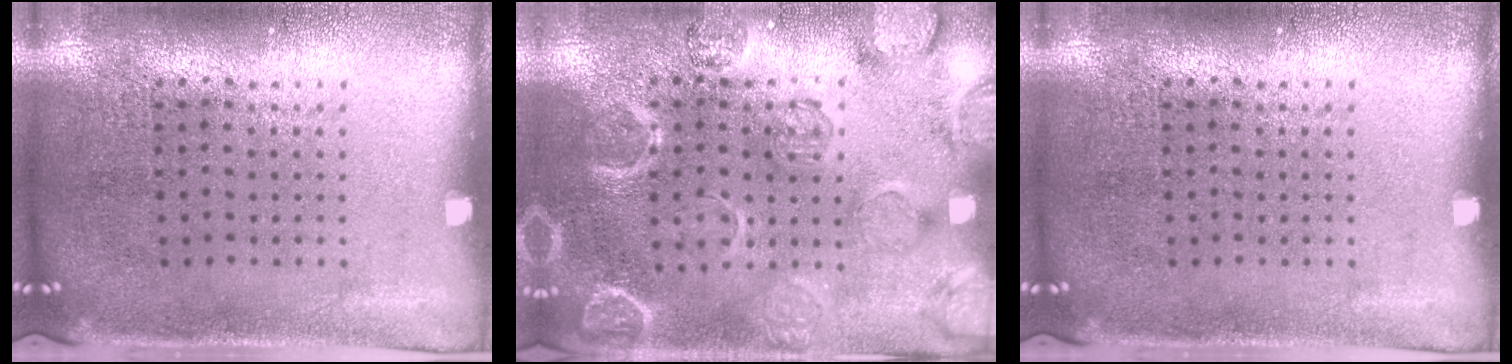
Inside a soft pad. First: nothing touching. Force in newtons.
{"total": 2.5, "press": 2.5, "slide": 0.2}
{"total": 0.0}